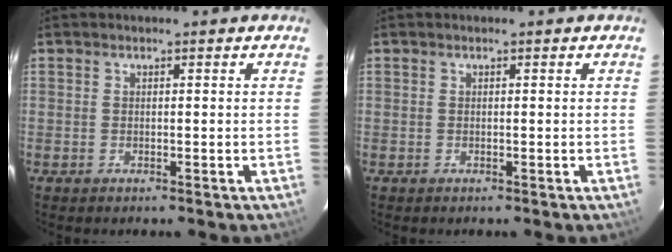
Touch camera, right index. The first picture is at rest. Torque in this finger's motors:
{"motor_torque": [0.00, 0.00, 0.00, 0.00]}